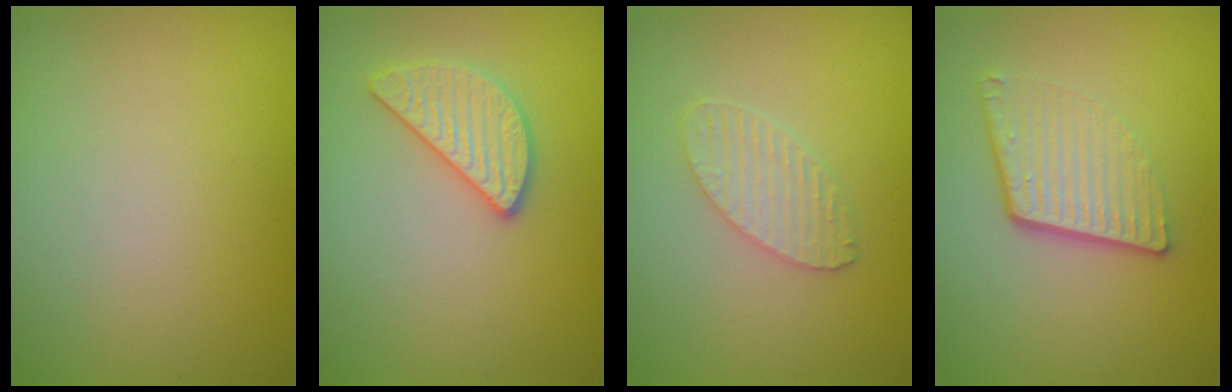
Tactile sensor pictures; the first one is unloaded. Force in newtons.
{"total": 2.8, "press": 2.7, "slide": 0.4}
{"total": 2.3, "press": 2.3, "slide": 0.2}
{"total": 4.5, "press": 2.8, "slide": 3.5}